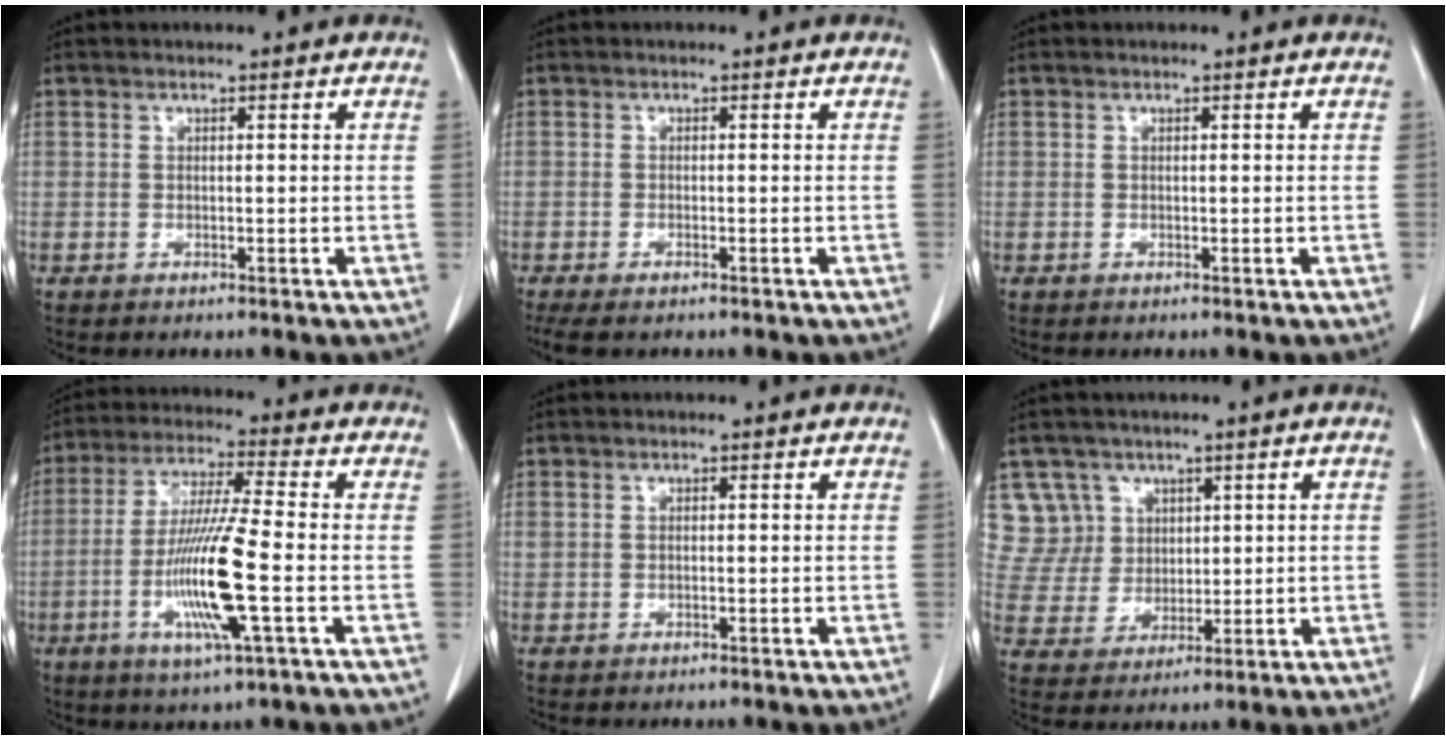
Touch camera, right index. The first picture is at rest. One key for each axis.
{"total": 3.6, "fx": -2.7, "fy": 1.1, "fz": 2.1, "tx": -0.034, "ty": -0.012, "tz": -0.038}
{"total": 0.0}
{"total": 13.1, "fx": -3.2, "fy": 0.0, "fz": 12.7, "tx": -0.254, "ty": -0.016, "tz": -0.066}
{"total": 0.0}
{"total": 7.6, "fx": 4.0, "fy": 6.5, "fz": -0.4, "tx": 0.009, "ty": 0.019, "tz": 0.089}